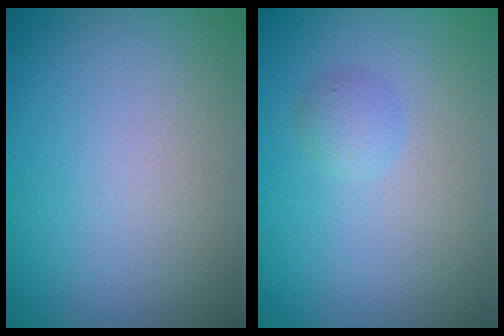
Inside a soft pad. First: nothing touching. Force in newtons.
{"total": 1.3, "press": 1.3, "slide": 0.1}